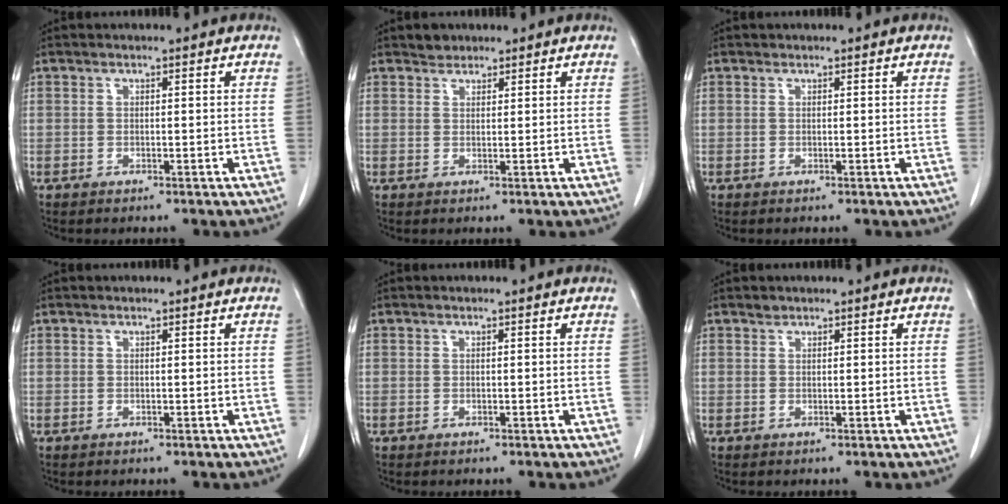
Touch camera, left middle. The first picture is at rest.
{"total": 1.5, "force": [1.3, 0.8, 0.1], "torque": [-0.001, 0.000, 0.020]}
{"total": 0.0}
{"total": 0.0}
{"total": 0.0}
{"total": 0.7, "force": [0.6, 0.2, 0.0], "torque": [0.000, -0.002, 0.009]}